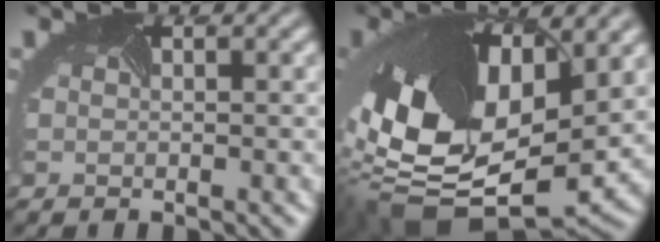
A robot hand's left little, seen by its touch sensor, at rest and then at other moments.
{"total": 15.9, "force": [0.7, 9.3, 12.9], "torque": [-0.297, -0.025, 0.024]}